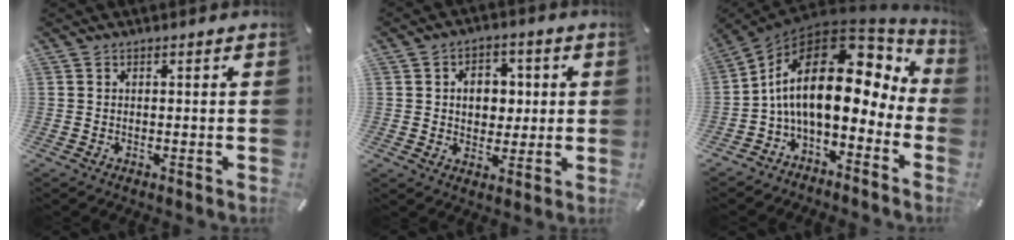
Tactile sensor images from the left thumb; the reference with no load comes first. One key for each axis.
{"total": 7.7, "fx": 0.7, "fy": 6.2, "fz": 4.4, "tx": -0.057, "ty": 0.002, "tz": 0.006}
{"total": 18.6, "fx": 2.1, "fy": 9.5, "fz": 15.8, "tx": -0.304, "ty": -0.024, "tz": 0.032}